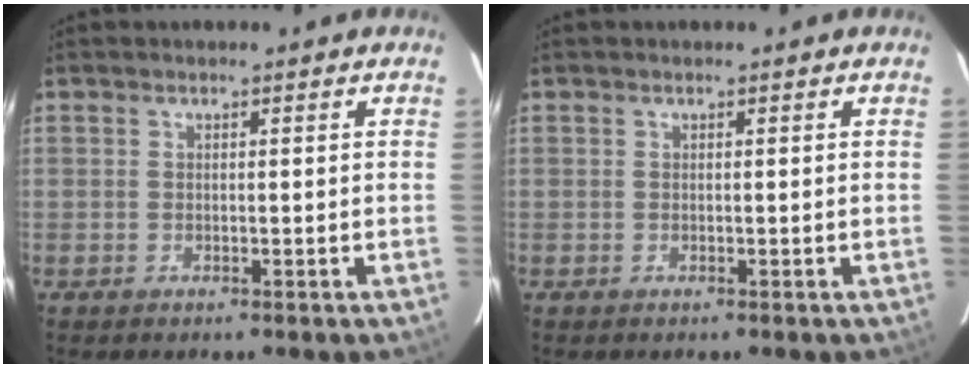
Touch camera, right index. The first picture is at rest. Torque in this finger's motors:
{"motor_torque": [0.00, 0.00, 0.00, 0.01]}